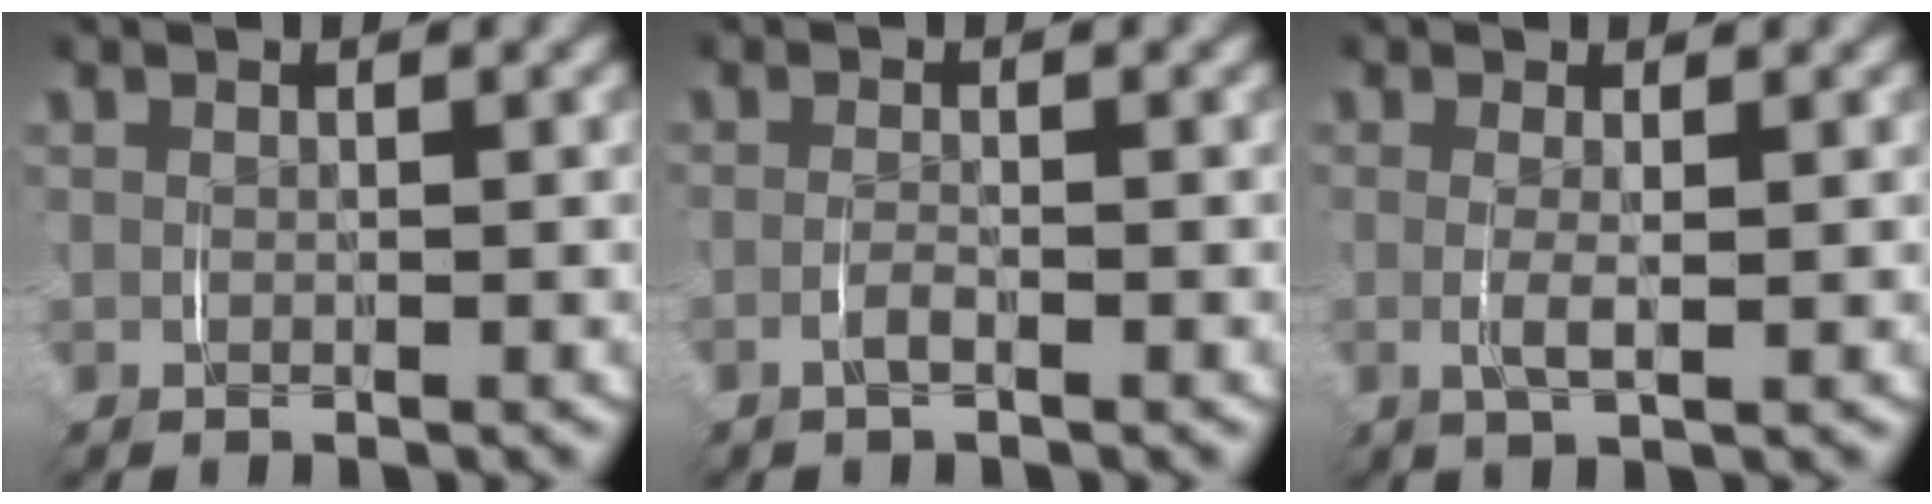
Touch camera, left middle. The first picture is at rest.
{"total": 1.1, "force": [-0.9, -0.2, 0.6], "torque": [-0.013, -0.005, -0.015]}
{"total": 1.7, "force": [-0.1, 0.0, 1.7], "torque": [-0.034, -0.006, 0.001]}